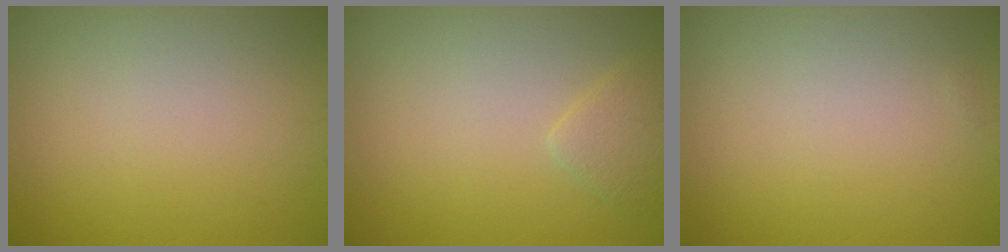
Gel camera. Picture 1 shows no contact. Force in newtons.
{"total": 1.5, "press": 1.5, "slide": 0.0}
{"total": 0.0}